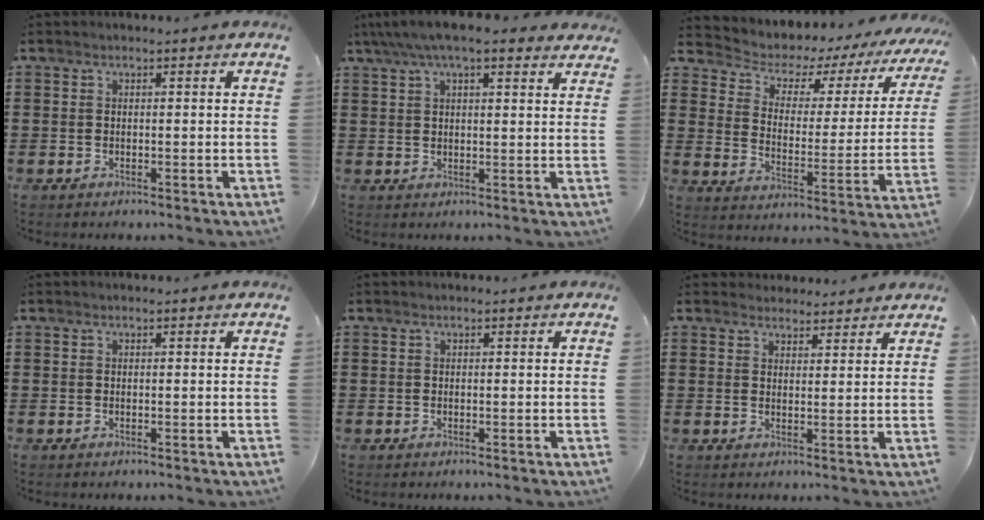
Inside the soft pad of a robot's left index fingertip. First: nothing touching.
{"total": 6.2, "force": [4.7, 1.4, 3.7], "torque": [-0.083, 0.000, 0.085]}
{"total": 4.1, "force": [3.3, 2.2, 1.2], "torque": [-0.050, -0.032, 0.047]}
{"total": 0.0}
{"total": 0.0}
{"total": 2.9, "force": [2.8, 0.9, 0.0], "torque": [-0.008, -0.002, 0.054]}